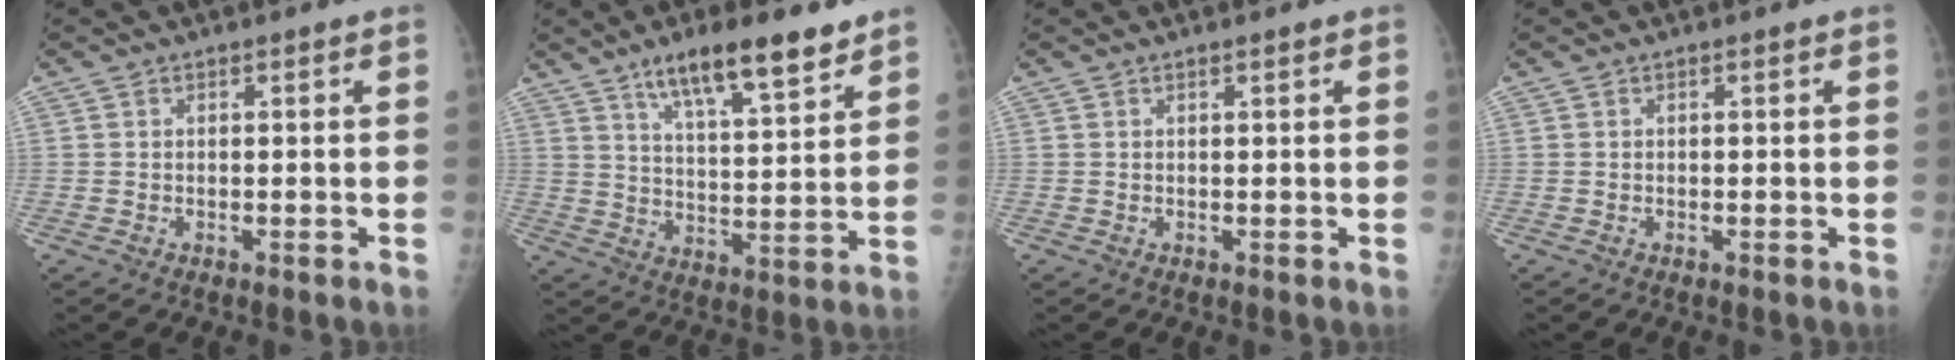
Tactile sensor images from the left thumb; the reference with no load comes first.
{"total": 13.4, "force": [9.2, 3.4, 9.1], "torque": [-0.128, -0.046, 0.154]}
{"total": 0.5, "force": [0.4, 0.1, 0.4], "torque": [-0.006, 0.000, 0.005]}
{"total": 0.0}